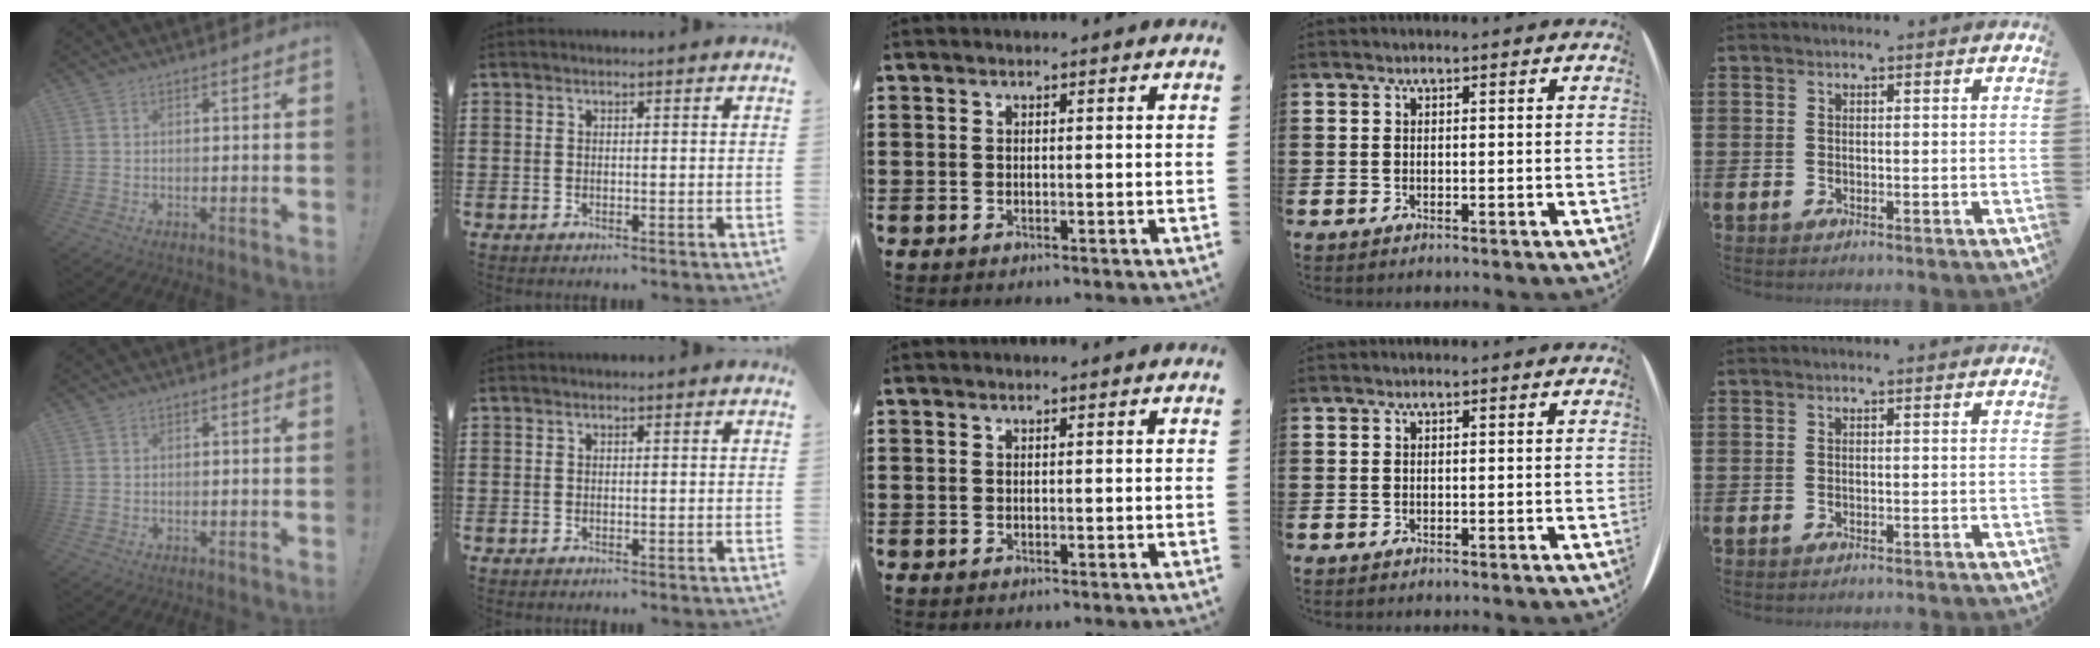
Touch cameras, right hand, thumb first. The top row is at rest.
{}